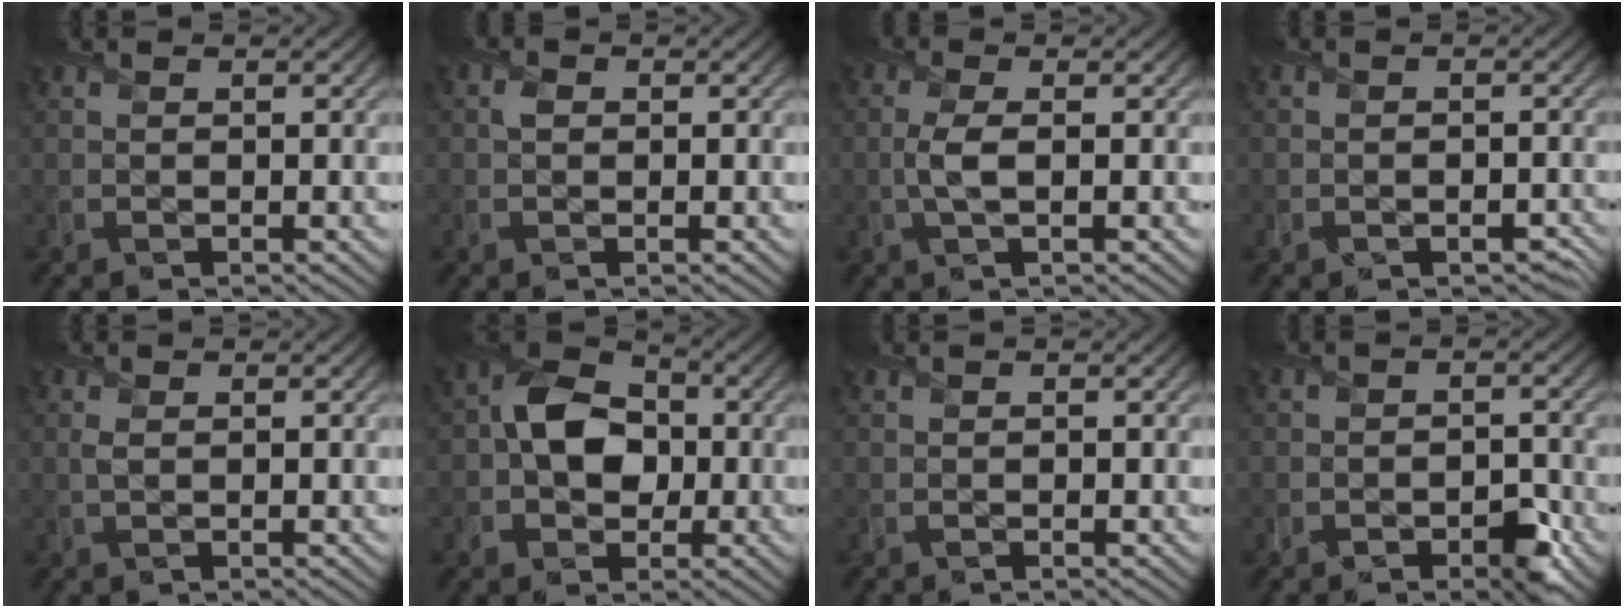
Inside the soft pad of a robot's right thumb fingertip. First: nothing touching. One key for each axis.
{"total": 0.9, "fx": 0.1, "fy": 0.8, "fz": 0.4, "tx": -0.011, "ty": 0.001, "tz": -0.003}
{"total": 2.8, "fx": -0.1, "fy": 0.8, "fz": 2.7, "tx": -0.066, "ty": 0.004, "tz": -0.004}
{"total": 2.2, "fx": -1.1, "fy": 1.8, "fz": 0.8, "tx": -0.003, "ty": -0.003, "tz": -0.011}
{"total": 1.0, "fx": 0.2, "fy": 0.5, "fz": 0.8, "tx": -0.026, "ty": 0.003, "tz": 0.003}
{"total": 8.2, "fx": -0.3, "fy": 6.2, "fz": 5.3, "tx": -0.091, "ty": 0.012, "tz": -0.028}
{"total": 0.0}
{"total": 3.6, "fx": -1.9, "fy": 2.2, "fz": 2.0, "tx": -0.026, "ty": -0.004, "tz": -0.035}